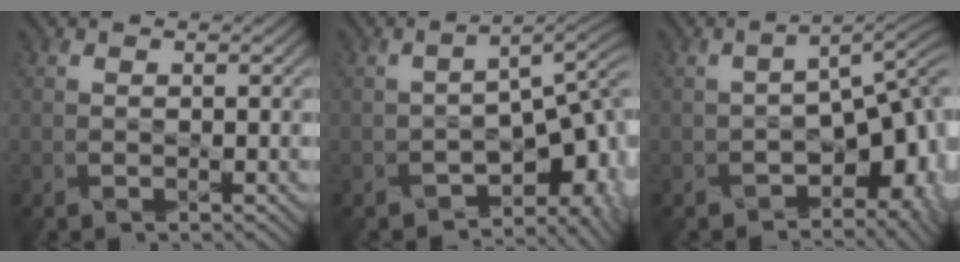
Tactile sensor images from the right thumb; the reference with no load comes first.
{"total": 8.5, "force": [-5.2, 3.6, 5.7], "torque": [-0.069, -0.020, -0.065]}
{"total": 8.3, "force": [-4.5, 3.7, 5.9], "torque": [-0.072, -0.012, -0.062]}